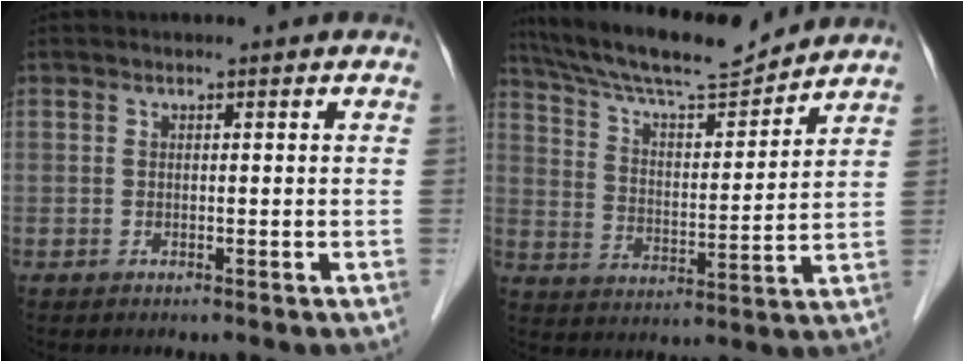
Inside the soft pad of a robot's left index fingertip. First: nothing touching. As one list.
[{"total": 14.7, "force": [13.6, 1.2, 5.5], "torque": [-0.105, 0.000, 0.227]}]